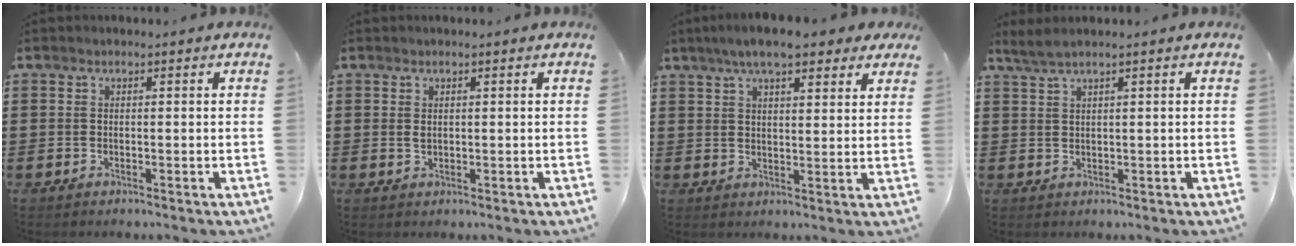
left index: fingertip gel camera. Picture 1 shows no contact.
{"total": 0.9, "force": [0.2, 0.6, 0.7], "torque": [-0.015, 0.004, 0.003]}
{"total": 7.3, "force": [5.7, 1.7, 4.3], "torque": [-0.099, 0.002, 0.104]}
{"total": 1.9, "force": [1.2, -0.1, 1.4], "torque": [-0.028, -0.002, 0.022]}